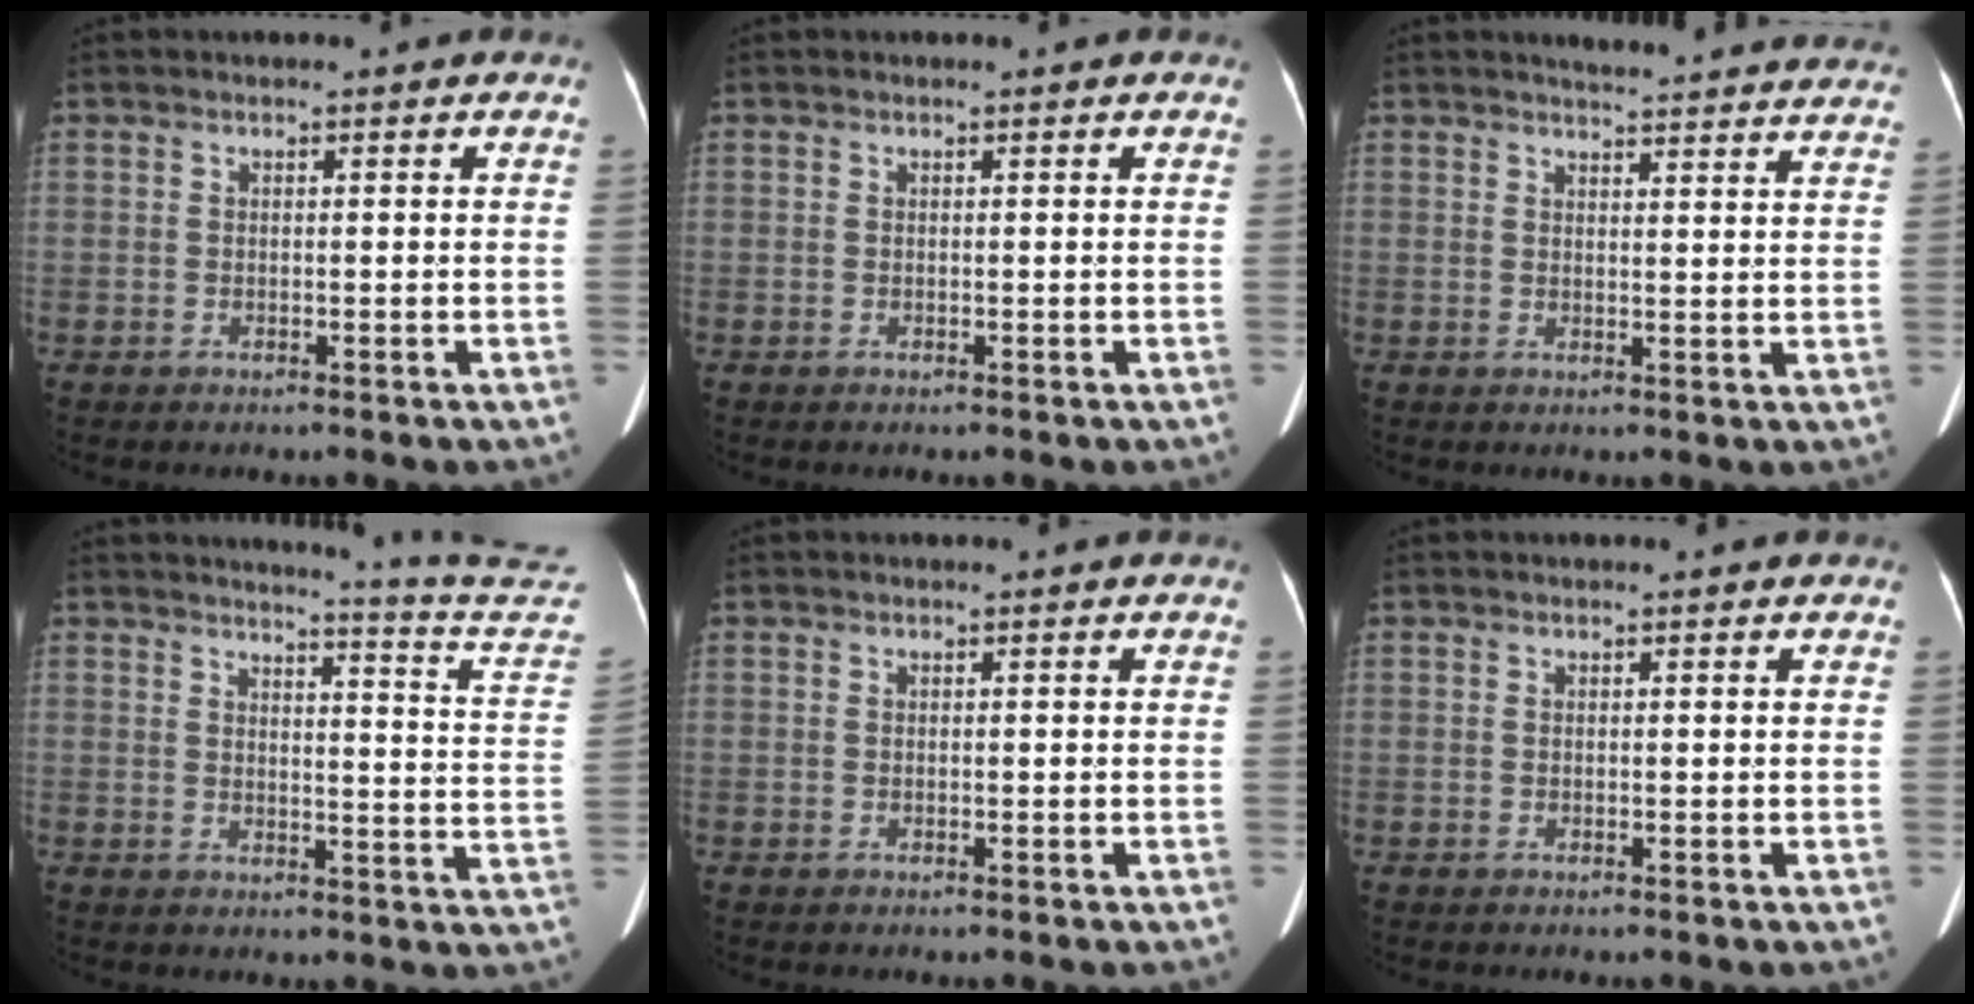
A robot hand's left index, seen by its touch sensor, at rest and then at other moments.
{"total": 0.0}
{"total": 16.6, "force": [15.9, 1.5, 4.7], "torque": [-0.051, -0.022, 0.176]}
{"total": 15.7, "force": [15.3, -2.9, 1.8], "torque": [-0.032, -0.141, 0.153]}
{"total": 0.0}
{"total": 0.0}